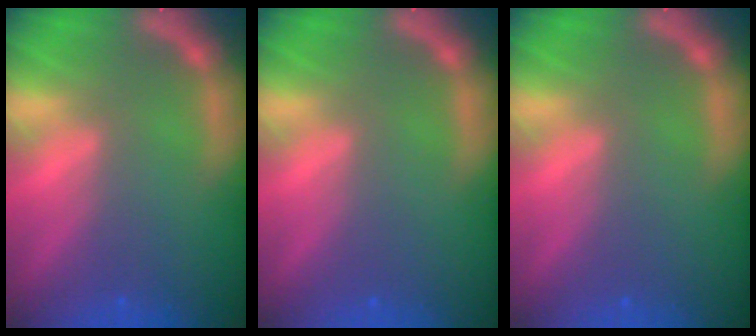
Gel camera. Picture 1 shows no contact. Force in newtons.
{"total": 0.0}
{"total": 0.0}